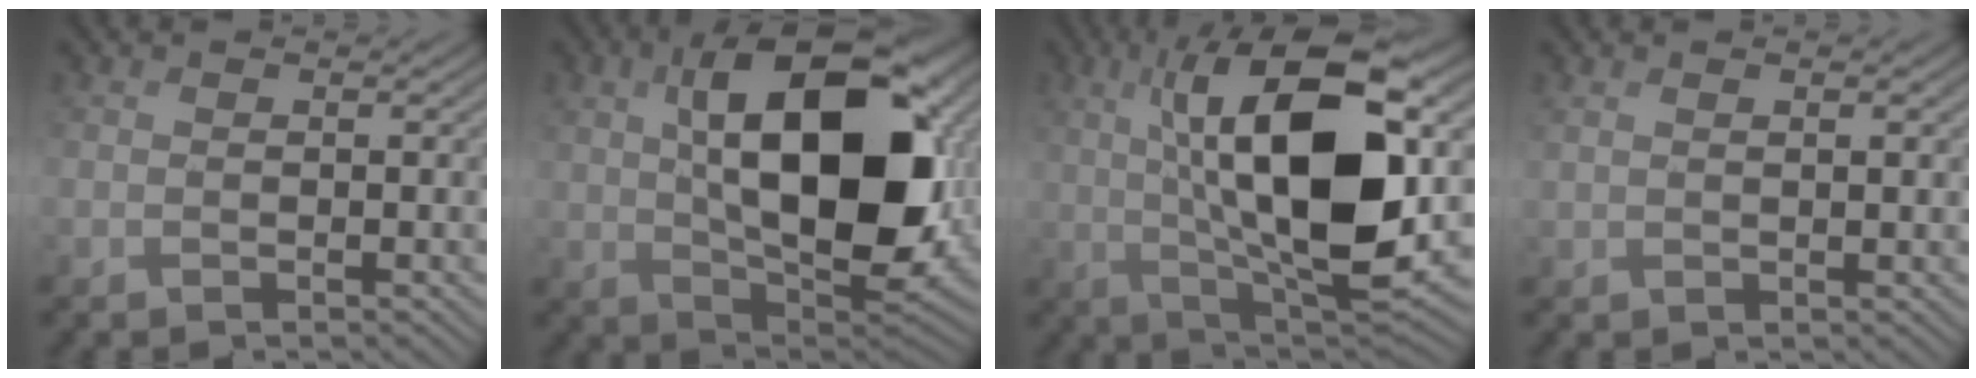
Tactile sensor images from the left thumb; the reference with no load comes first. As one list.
[{"total": 18.2, "force": [2.9, 9.9, 15.0], "torque": [-0.261, -0.006, 0.056]}, {"total": 17.9, "force": [2.8, 6.9, 16.3], "torque": [-0.284, 0.013, 0.036]}, {"total": 1.4, "force": [0.9, 0.4, 1.0], "torque": [-0.025, -0.001, 0.021]}]